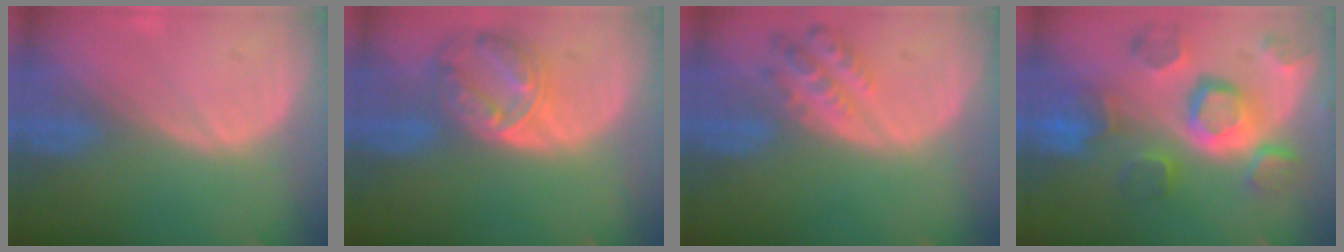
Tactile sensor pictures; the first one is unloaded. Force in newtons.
{"total": 8.3, "press": 7.2, "slide": 4.2}
{"total": 5.1, "press": 4.8, "slide": 1.6}
{"total": 12.0, "press": 10.3, "slide": 6.1}